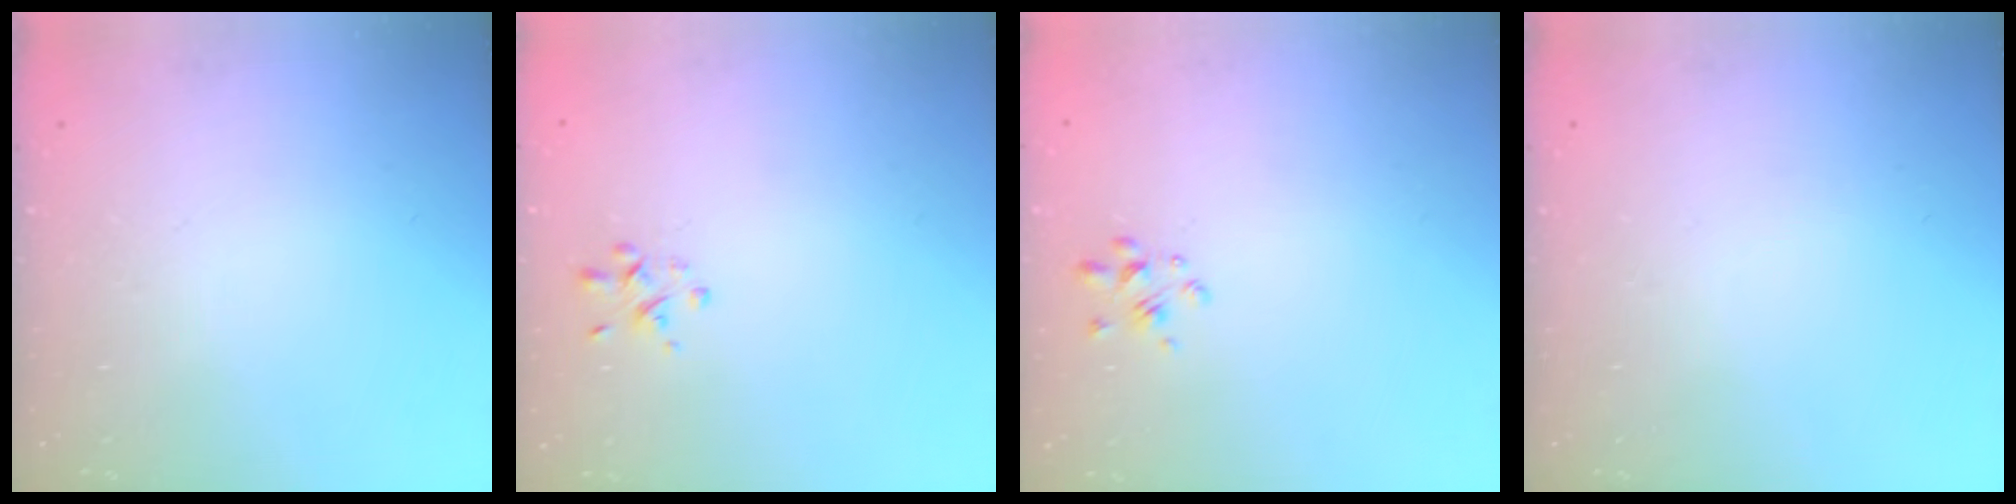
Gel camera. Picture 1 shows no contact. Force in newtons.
{"total": 2.0, "press": 1.9, "slide": 0.6}
{"total": 2.6, "press": 2.4, "slide": 1.0}
{"total": 0.0}